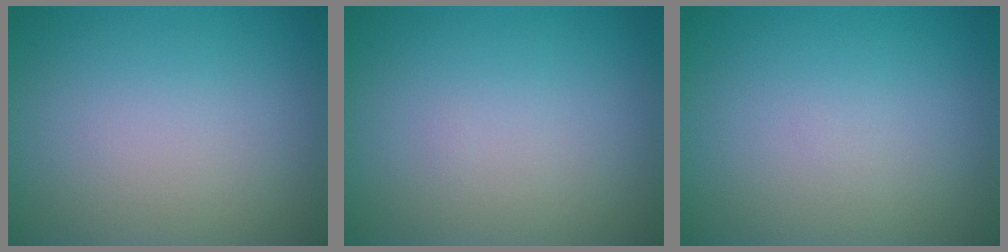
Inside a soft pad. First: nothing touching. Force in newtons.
{"total": 0.0}
{"total": 0.0}